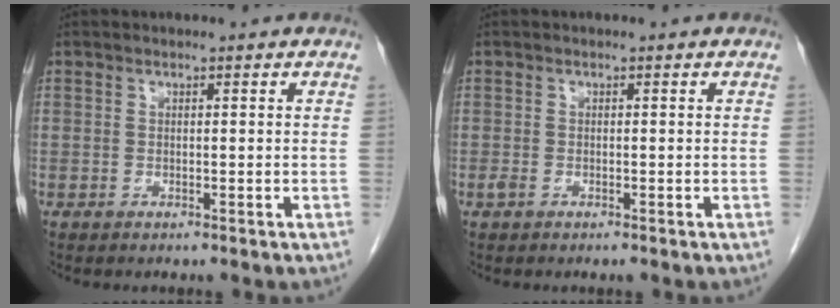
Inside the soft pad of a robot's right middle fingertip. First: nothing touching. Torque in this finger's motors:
{"motor_torque": [0.22, -0.02, 0.00, 0.00]}